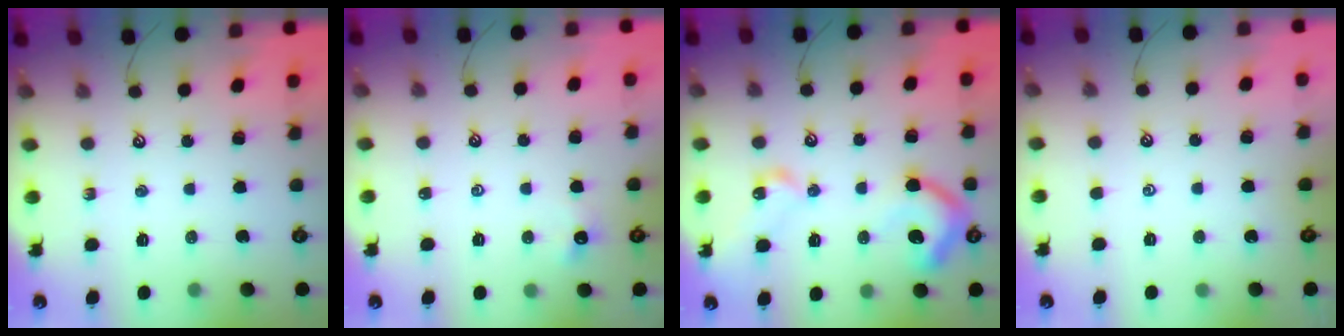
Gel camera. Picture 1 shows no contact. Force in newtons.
{"total": 0.9, "press": 0.8, "slide": 0.5}
{"total": 14.6, "press": 14.5, "slide": 1.5}
{"total": 3.1, "press": 3.1, "slide": 0.1}